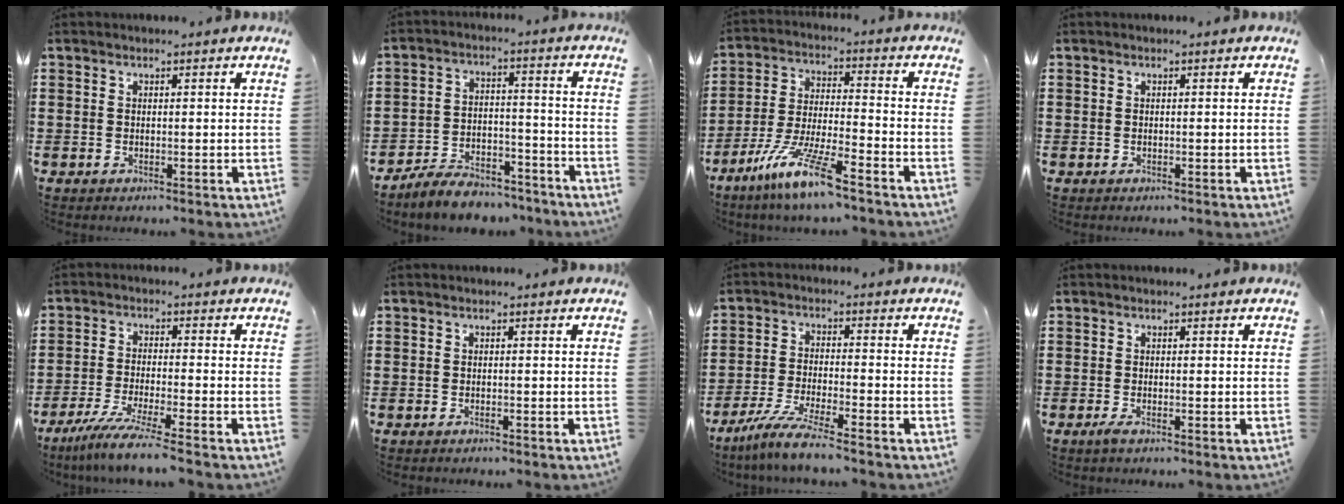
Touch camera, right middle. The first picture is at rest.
{"total": 6.9, "force": [-6.5, 1.5, 1.8], "torque": [-0.036, 0.013, -0.126]}
{"total": 10.4, "force": [-7.7, 0.3, 7.0], "torque": [-0.146, -0.007, -0.151]}
{"total": 0.0}
{"total": 5.9, "force": [-4.9, -0.7, 3.2], "torque": [-0.071, -0.024, -0.095]}
{"total": 0.5, "force": [-0.5, 0.1, 0.1], "torque": [-0.002, -0.001, -0.010]}
{"total": 6.4, "force": [-5.4, -0.3, 3.3], "torque": [-0.088, -0.025, -0.108]}
{"total": 0.9, "force": [-0.4, 0.1, 0.8], "torque": [-0.015, -0.003, -0.007]}